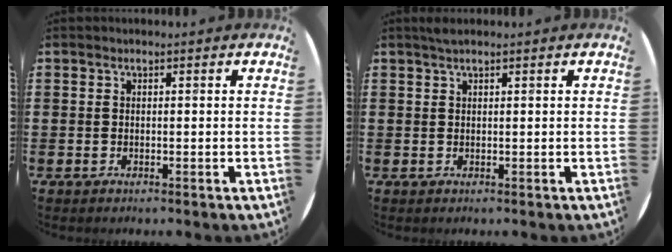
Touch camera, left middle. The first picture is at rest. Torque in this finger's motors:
{"motor_torque": [0.45, -0.40, 0.01, 0.03]}